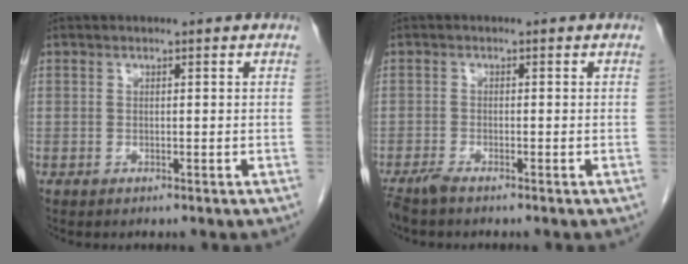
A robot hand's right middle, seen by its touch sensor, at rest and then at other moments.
{"total": 1.9, "force": [-1.6, 0.0, 1.0], "torque": [-0.027, -0.006, -0.034]}